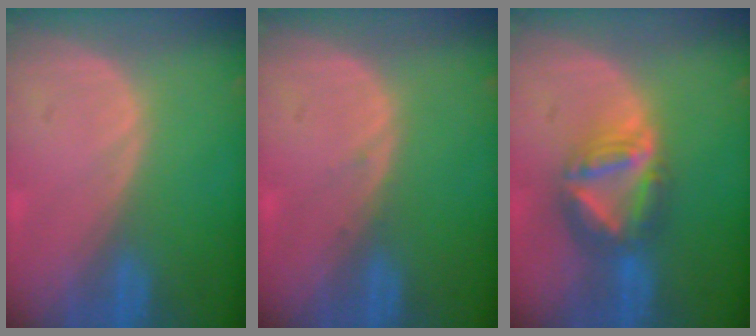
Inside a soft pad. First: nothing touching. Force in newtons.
{"total": 0.6, "press": 0.3, "slide": 0.5}
{"total": 7.9, "press": 6.8, "slide": 4.0}